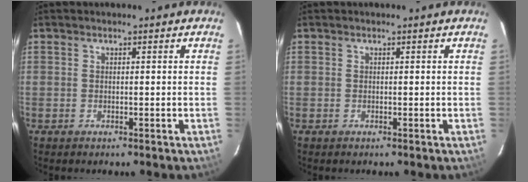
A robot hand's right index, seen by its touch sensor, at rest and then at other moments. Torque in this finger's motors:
{"motor_torque": [0.00, 0.00, 0.00, 0.00]}